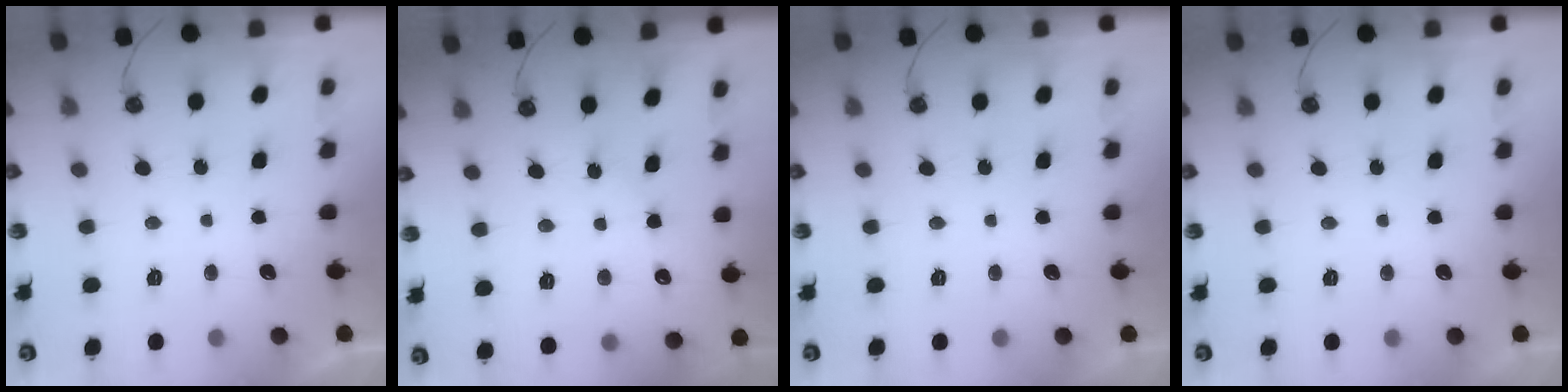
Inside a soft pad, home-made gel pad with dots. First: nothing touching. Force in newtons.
{"total": 3.2, "press": 3.1, "slide": 0.4}
{"total": 0.0}
{"total": 0.0}